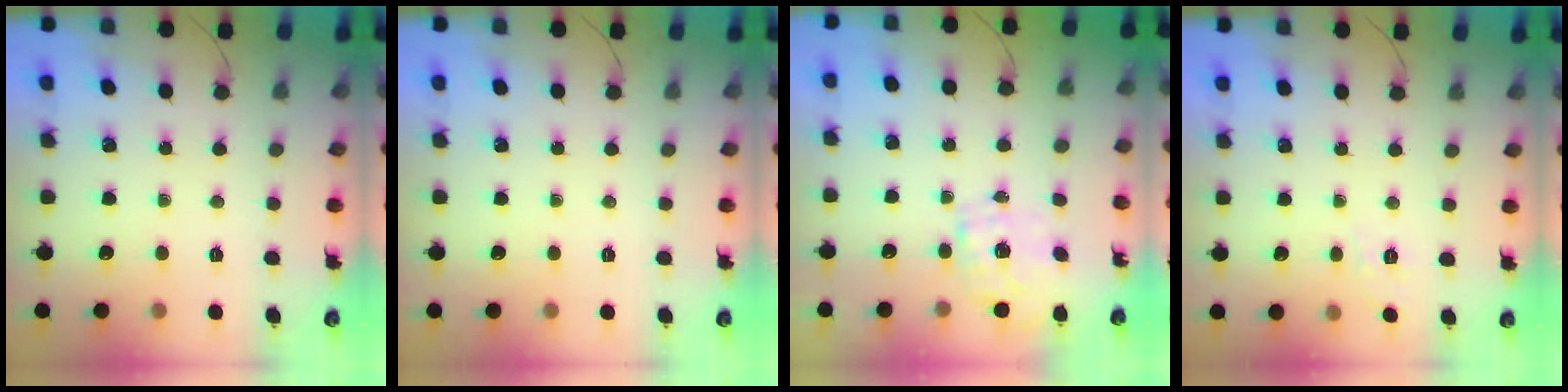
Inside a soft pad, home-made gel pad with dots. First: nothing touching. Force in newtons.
{"total": 0.0}
{"total": 2.2, "press": 2.2, "slide": 0.4}
{"total": 3.4, "press": 2.9, "slide": 1.7}